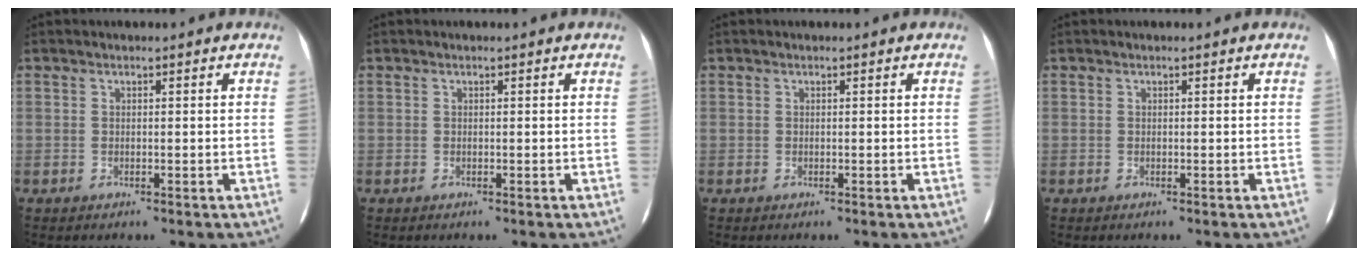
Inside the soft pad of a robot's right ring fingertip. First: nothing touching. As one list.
[{"total": 0.0}, {"total": 0.0}, {"total": 0.0}]